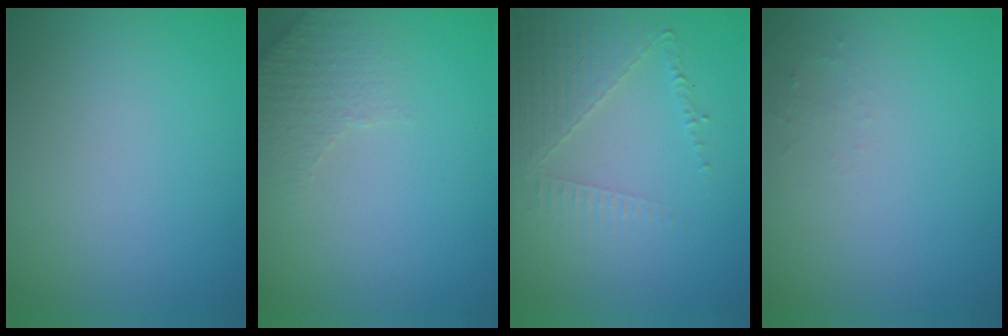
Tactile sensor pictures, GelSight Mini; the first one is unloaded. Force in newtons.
{"total": 2.3, "press": 2.3, "slide": 0.6}
{"total": 3.7, "press": 3.1, "slide": 2.0}
{"total": 0.8, "press": 0.8, "slide": 0.3}